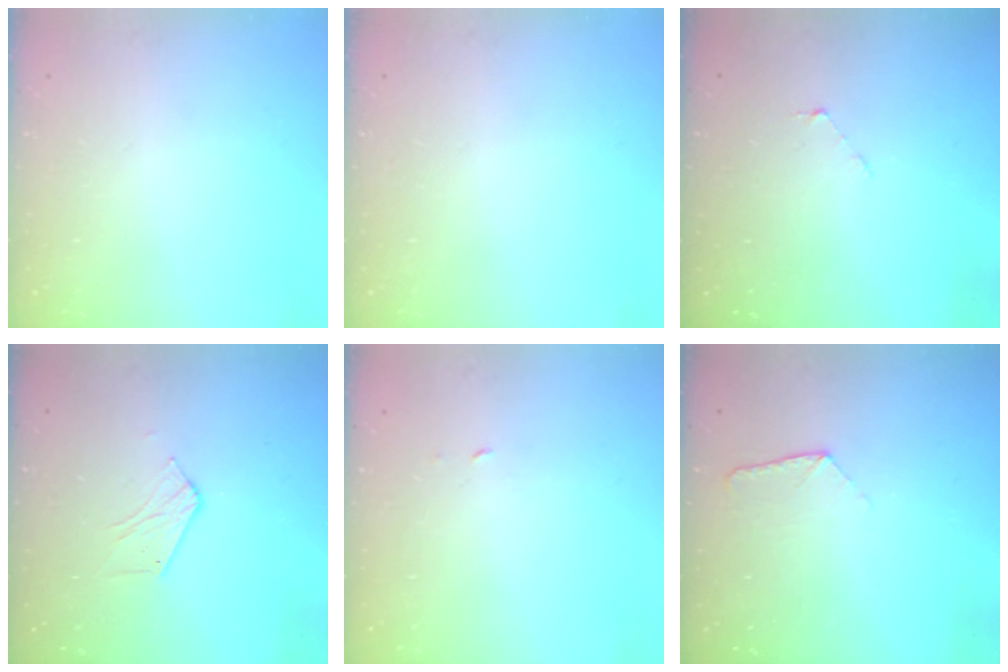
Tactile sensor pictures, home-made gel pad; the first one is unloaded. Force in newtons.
{"total": 0.0}
{"total": 1.6, "press": 1.6, "slide": 0.1}
{"total": 5.8, "press": 5.8, "slide": 0.3}
{"total": 1.9, "press": 1.9, "slide": 0.1}
{"total": 6.8, "press": 6.8, "slide": 0.5}